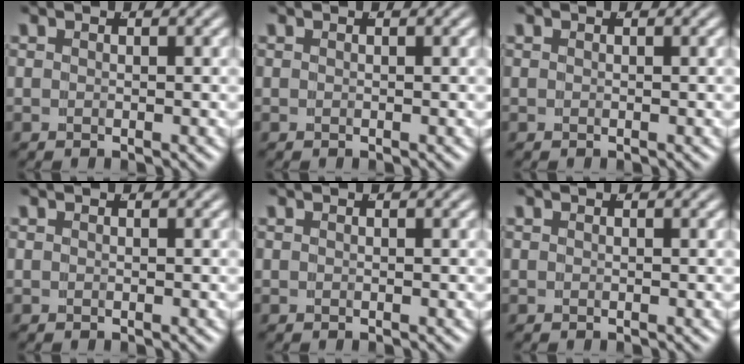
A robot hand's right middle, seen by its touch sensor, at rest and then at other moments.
{"total": 0.0}
{"total": 0.0}
{"total": 0.0}
{"total": 0.0}
{"total": 0.0}